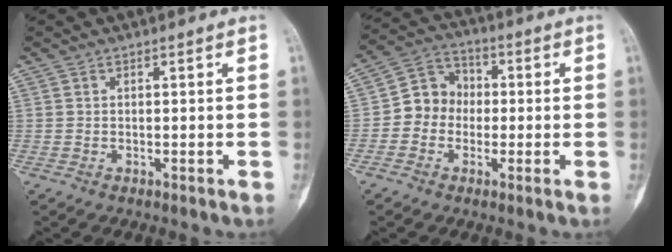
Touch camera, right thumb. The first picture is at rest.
{"total": 8.0, "force": [-1.1, 7.2, 3.3], "torque": [-0.024, 0.030, -0.036]}